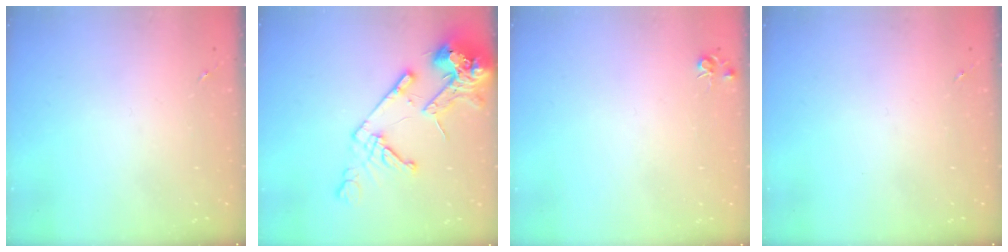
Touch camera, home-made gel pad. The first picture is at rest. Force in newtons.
{"total": 16.9, "press": 16.7, "slide": 2.4}
{"total": 4.3, "press": 4.3, "slide": 0.5}
{"total": 0.0}